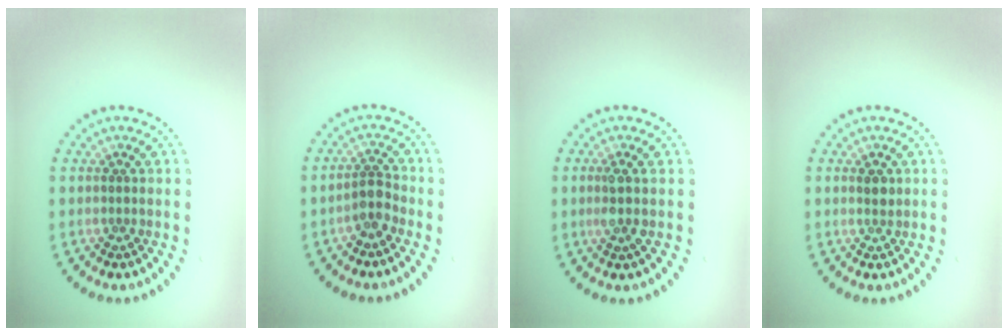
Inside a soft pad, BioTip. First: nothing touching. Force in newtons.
{"total": 2.1, "press": 1.7, "slide": 1.2}
{"total": 1.8, "press": 1.5, "slide": 1.0}
{"total": 1.1, "press": 1.0, "slide": 0.4}